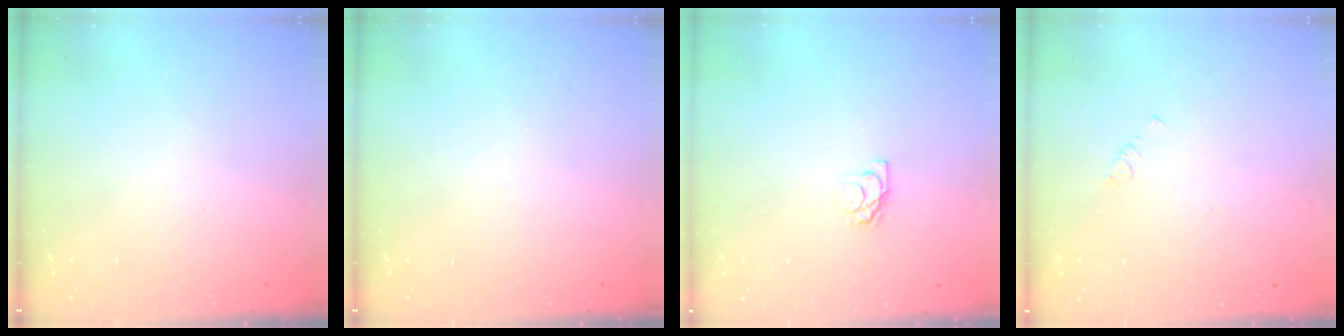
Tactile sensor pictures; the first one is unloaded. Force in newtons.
{"total": 0.0}
{"total": 4.9, "press": 4.9, "slide": 0.6}
{"total": 1.0, "press": 0.9, "slide": 0.3}